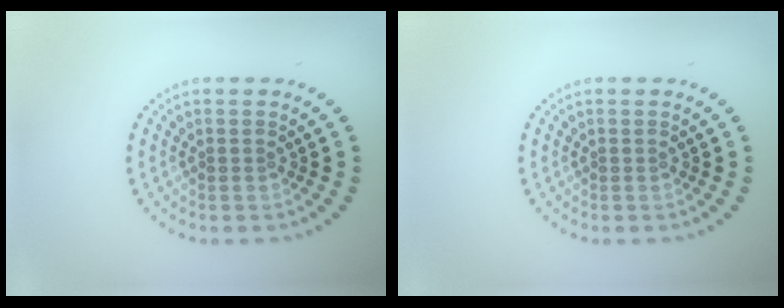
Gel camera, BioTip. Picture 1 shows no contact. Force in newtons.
{"total": 0.0}